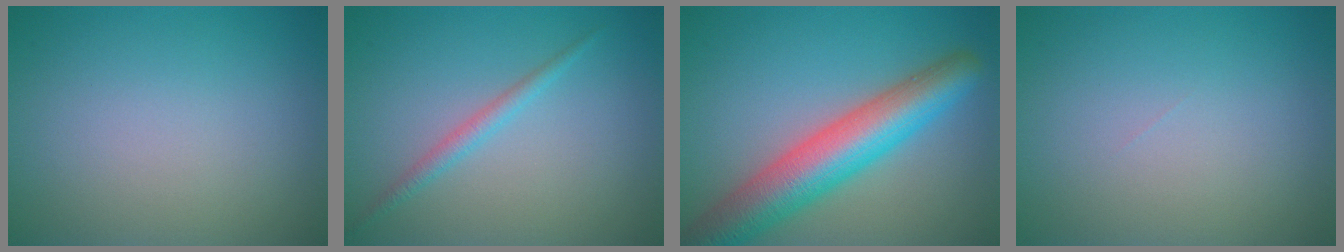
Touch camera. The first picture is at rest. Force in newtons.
{"total": 1.5, "press": 1.5, "slide": 0.1}
{"total": 8.3, "press": 8.3, "slide": 0.4}
{"total": 0.0}